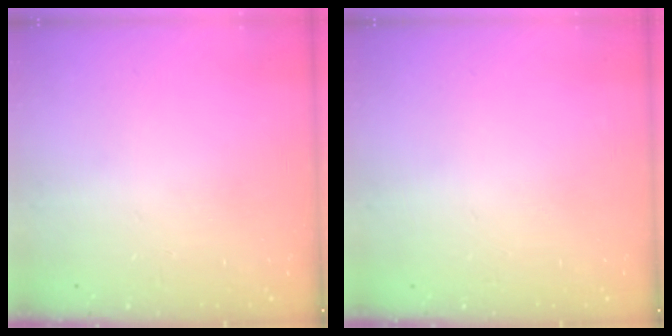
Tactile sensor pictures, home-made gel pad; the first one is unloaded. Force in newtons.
{"total": 0.0}